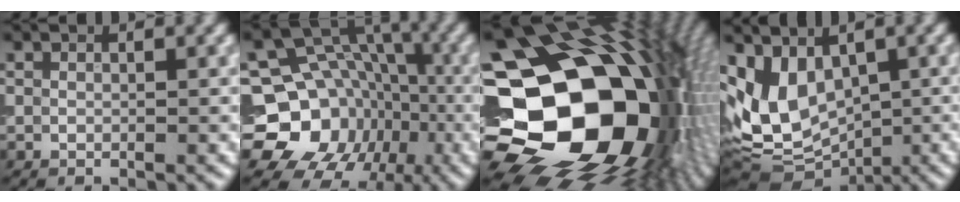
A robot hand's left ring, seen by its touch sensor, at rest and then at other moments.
{"total": 15.8, "force": [-4.9, 13.7, 6.0], "torque": [-0.099, -0.016, -0.097]}
{"total": 22.9, "force": [-1.0, 17.4, 14.8], "torque": [-0.295, -0.045, -0.002]}
{"total": 7.3, "force": [0.2, 5.0, 5.3], "torque": [-0.098, -0.011, 0.005]}